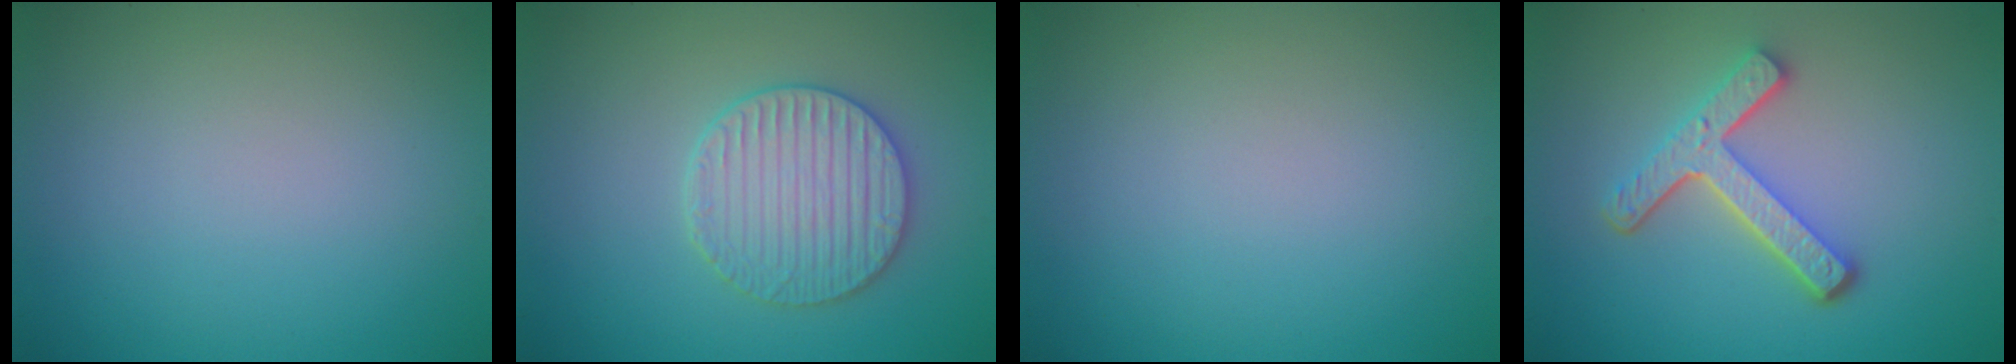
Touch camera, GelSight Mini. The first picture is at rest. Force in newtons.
{"total": 4.1, "press": 3.8, "slide": 1.4}
{"total": 0.0}
{"total": 4.5, "press": 3.4, "slide": 3.0}